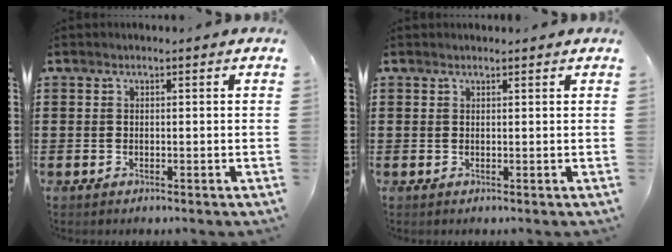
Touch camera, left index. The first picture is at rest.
{"total": 0.5, "force": [0.5, 0.2, -0.1], "torque": [-0.001, 0.000, 0.011]}